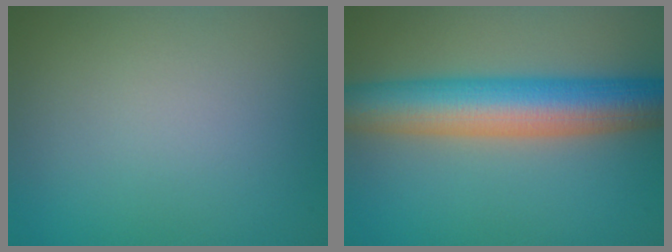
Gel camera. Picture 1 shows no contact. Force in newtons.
{"total": 9.4, "press": 9.4, "slide": 0.3}